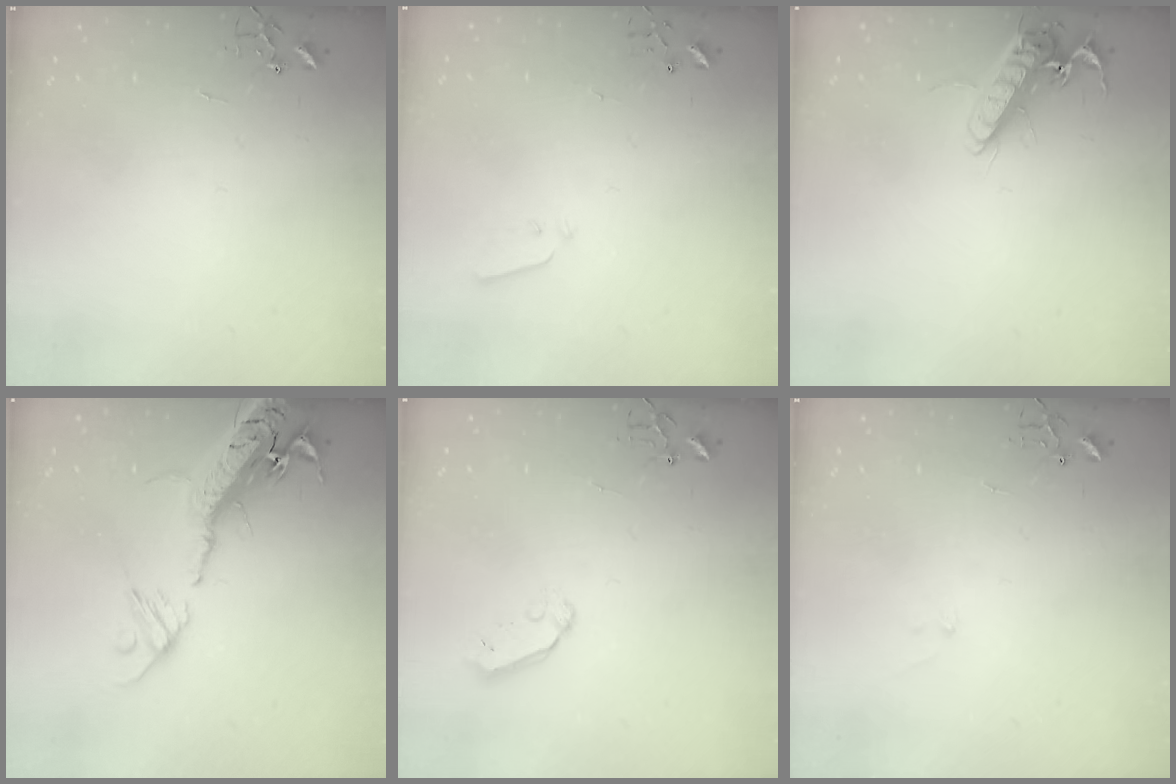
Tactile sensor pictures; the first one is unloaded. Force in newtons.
{"total": 3.0, "press": 3.0, "slide": 0.3}
{"total": 12.8, "press": 12.6, "slide": 2.4}
{"total": 23.7, "press": 23.1, "slide": 5.3}
{"total": 5.2, "press": 5.1, "slide": 0.5}
{"total": 7.0, "press": 7.0, "slide": 0.7}